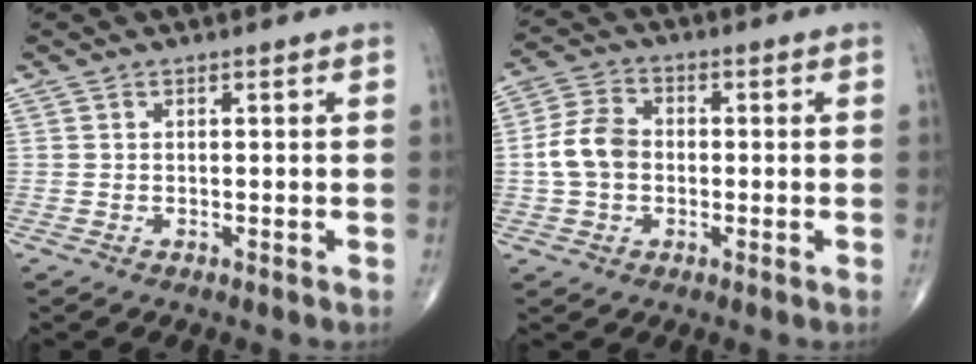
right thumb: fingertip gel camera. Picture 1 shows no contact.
{"total": 7.5, "force": [-0.6, 5.6, 4.9], "torque": [-0.092, 0.022, -0.020]}